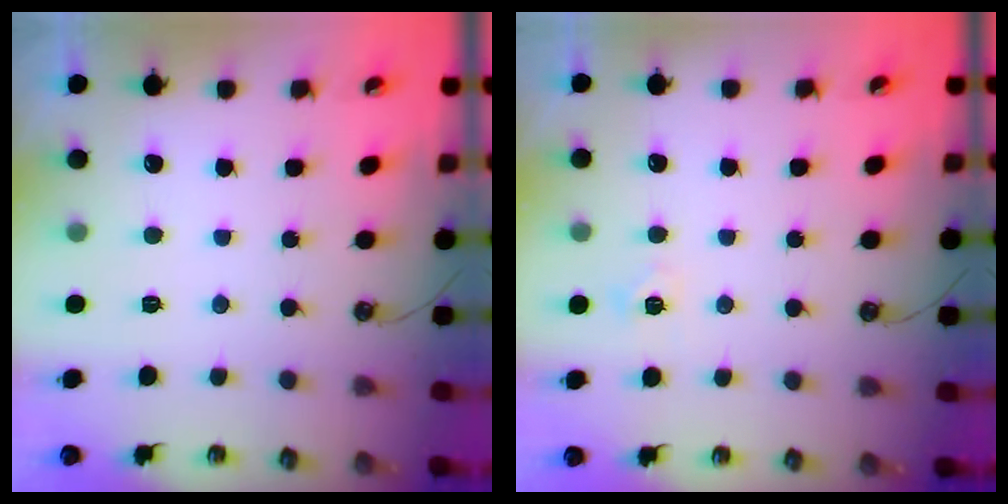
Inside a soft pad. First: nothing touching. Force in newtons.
{"total": 4.3, "press": 4.3, "slide": 0.4}